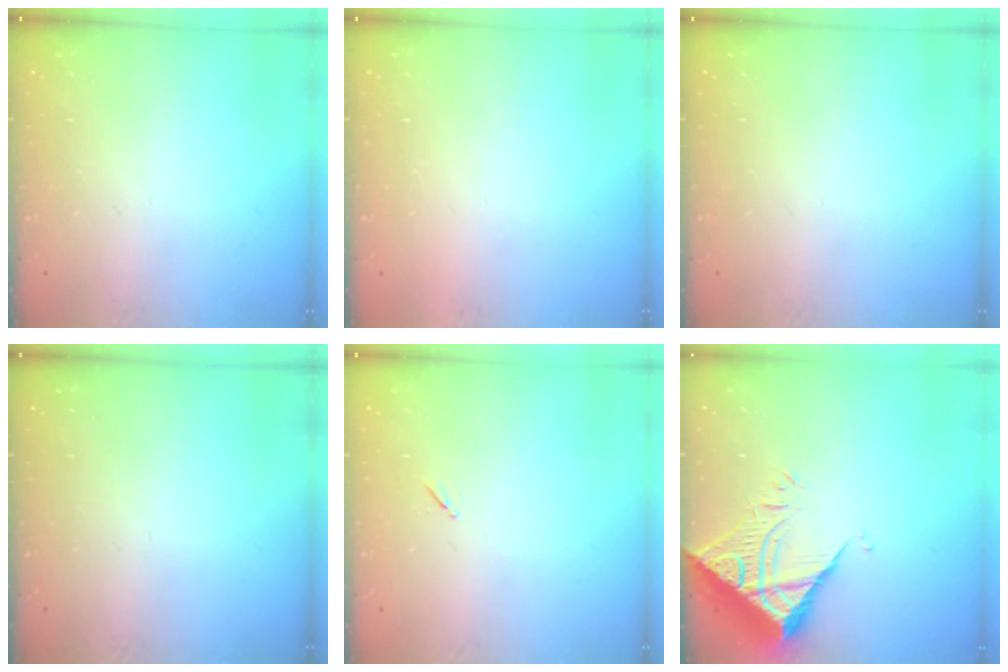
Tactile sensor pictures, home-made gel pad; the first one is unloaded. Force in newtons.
{"total": 1.5, "press": 1.5, "slide": 0.1}
{"total": 0.0}
{"total": 0.0}
{"total": 4.3, "press": 3.9, "slide": 1.8}
{"total": 9.0, "press": 8.9, "slide": 0.8}